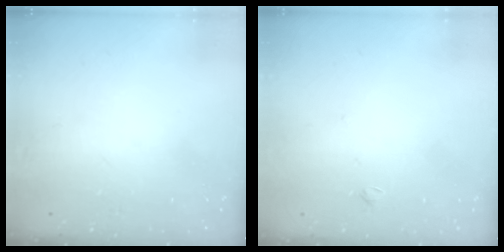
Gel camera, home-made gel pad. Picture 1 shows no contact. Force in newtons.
{"total": 1.5, "press": 1.4, "slide": 0.5}